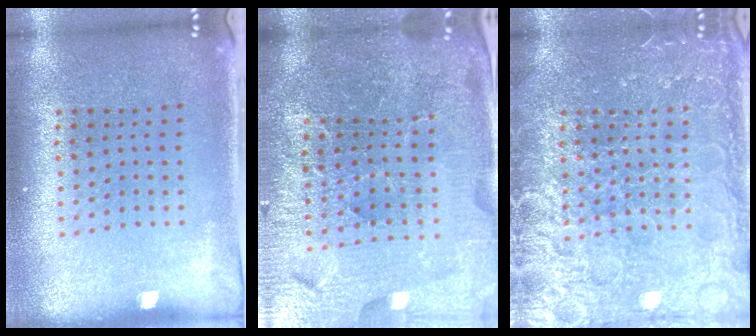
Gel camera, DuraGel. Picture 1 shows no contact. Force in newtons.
{"total": 5.9, "press": 5.2, "slide": 2.6}
{"total": 6.9, "press": 6.8, "slide": 0.8}